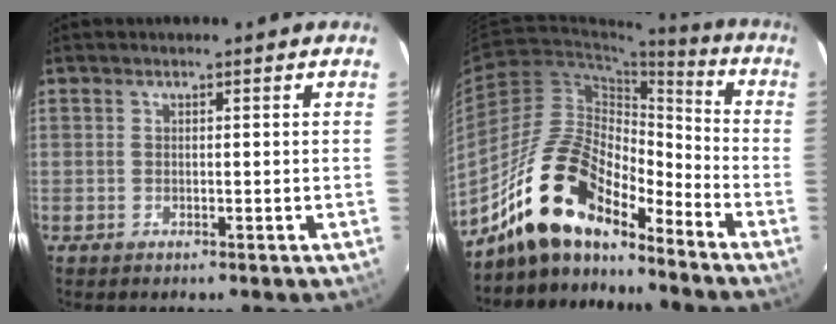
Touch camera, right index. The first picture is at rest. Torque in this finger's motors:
{"motor_torque": [1.06, -1.08, 1.06, 0.21]}